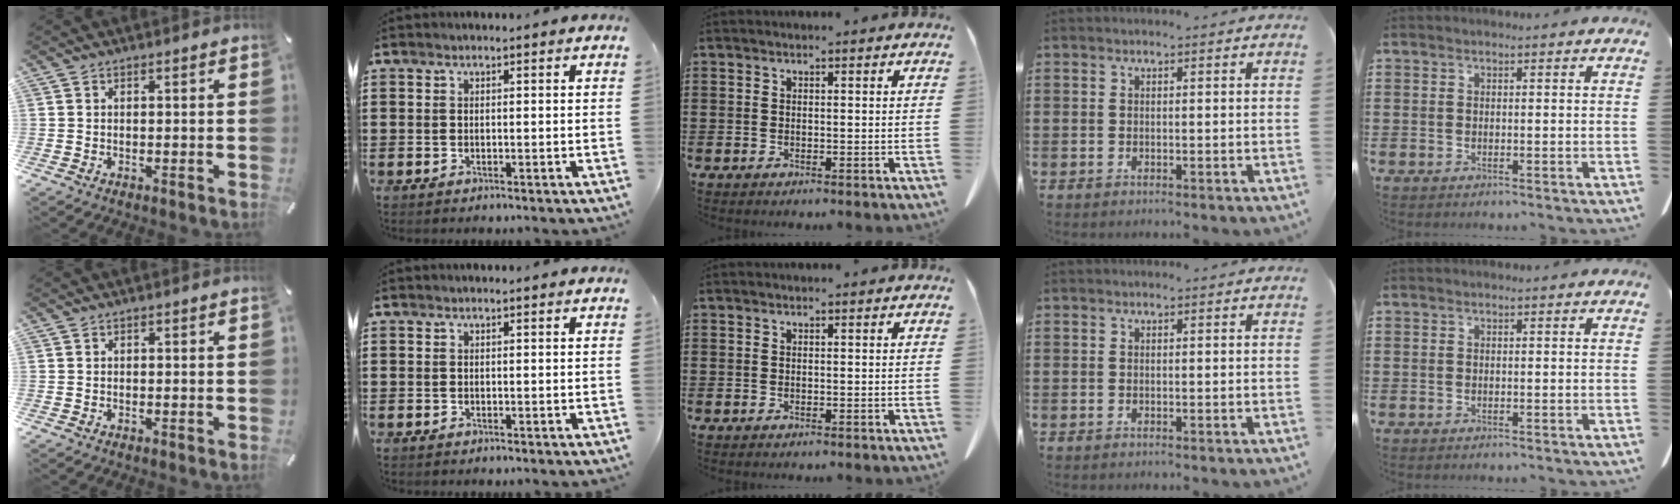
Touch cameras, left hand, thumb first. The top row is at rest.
{}